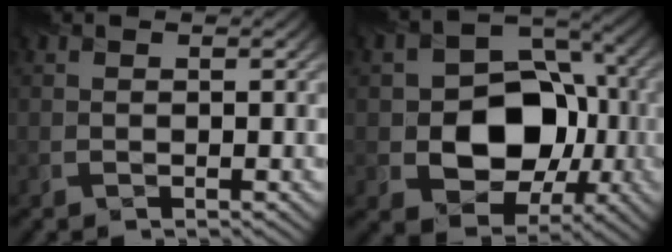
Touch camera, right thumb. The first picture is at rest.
{"total": 12.8, "force": [-2.0, 9.8, 8.0], "torque": [-0.125, -0.009, -0.039]}